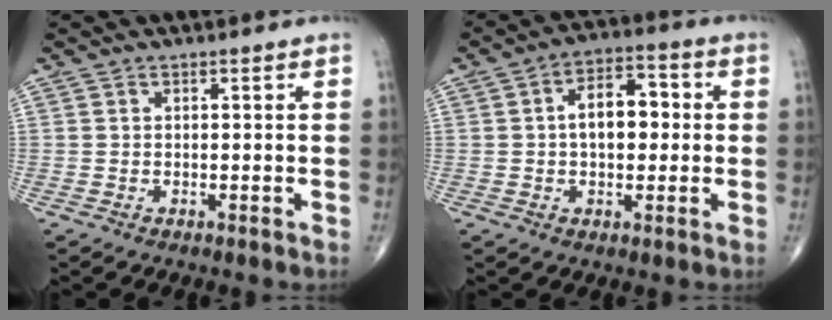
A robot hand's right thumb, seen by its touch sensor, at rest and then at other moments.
{"total": 9.1, "force": [0.5, 5.5, 7.3], "torque": [-0.093, 0.023, 0.001]}